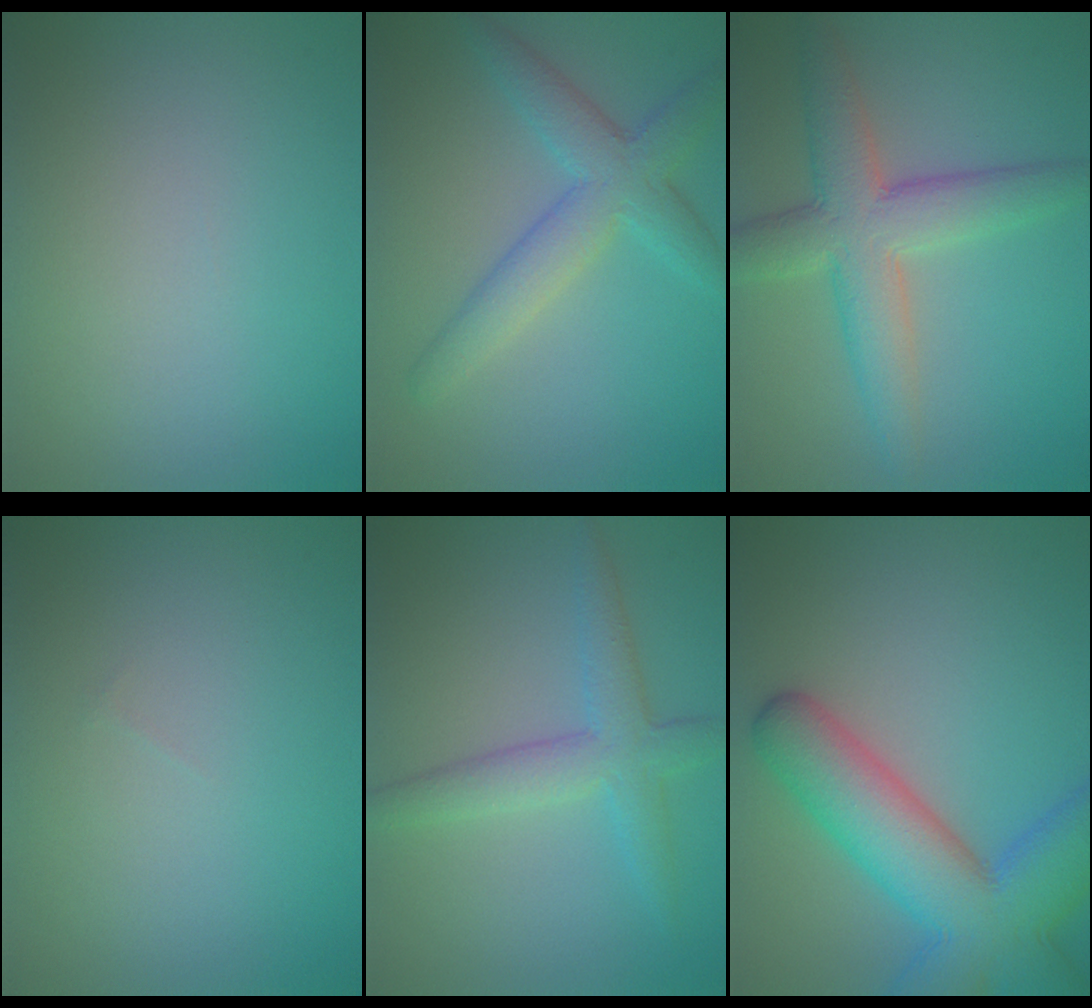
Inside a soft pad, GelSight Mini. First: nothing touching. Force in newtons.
{"total": 4.6, "press": 4.6, "slide": 0.1}
{"total": 6.3, "press": 6.3, "slide": 0.1}
{"total": 0.0}
{"total": 3.8, "press": 3.8, "slide": 0.0}
{"total": 10.2, "press": 10.2, "slide": 0.4}